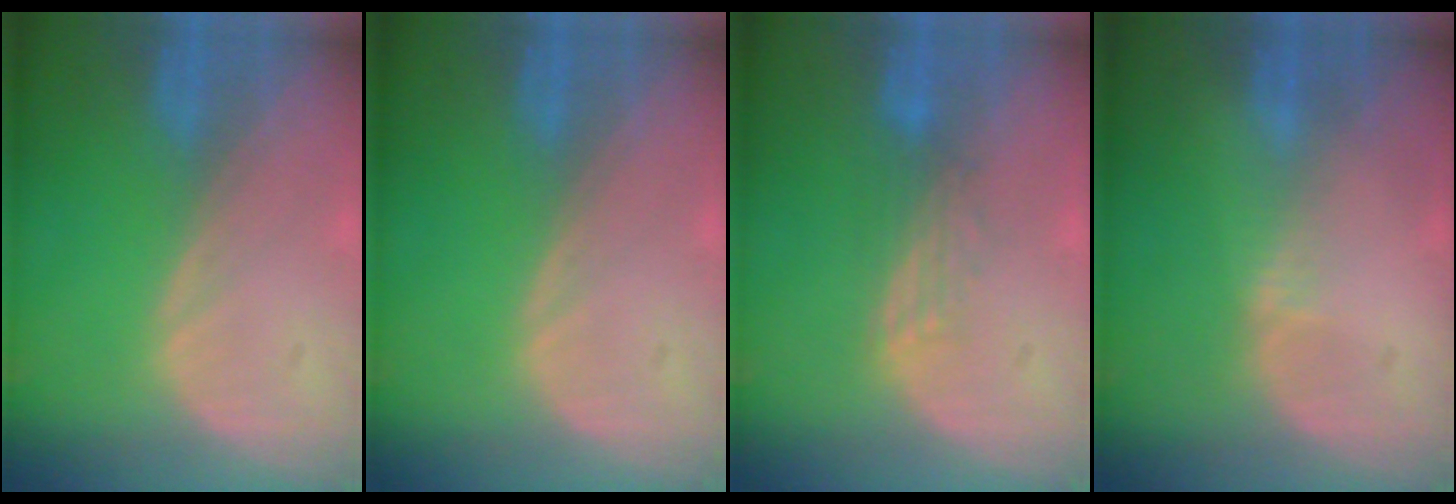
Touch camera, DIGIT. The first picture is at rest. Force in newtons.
{"total": 0.0}
{"total": 2.8, "press": 2.6, "slide": 1.2}
{"total": 0.8, "press": 0.8, "slide": 0.4}